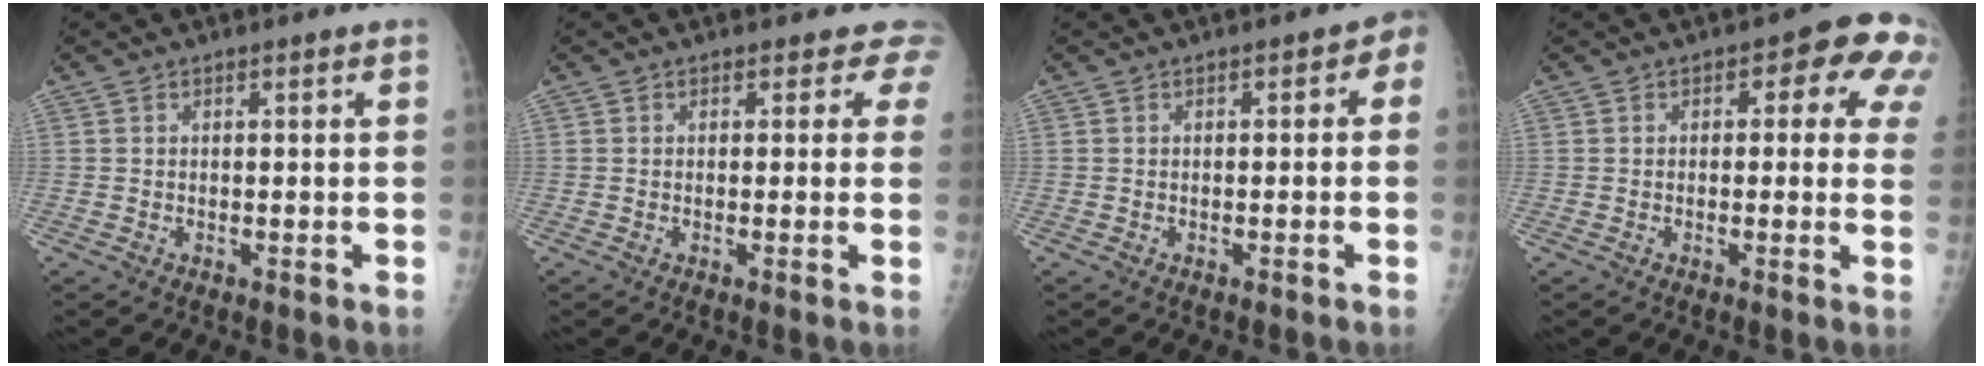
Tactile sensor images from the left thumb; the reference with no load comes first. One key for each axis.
{"total": 2.7, "fx": 2.2, "fy": 1.5, "fz": 0.0, "tx": 0.031, "ty": -0.011, "tz": 0.001}
{"total": 2.5, "fx": 0.0, "fy": 1.4, "fz": 2.1, "tx": -0.005, "ty": 0.009, "tz": -0.010}
{"total": 9.0, "fx": 2.8, "fy": 4.4, "fz": 7.3, "tx": -0.032, "ty": 0.005, "tz": 0.020}